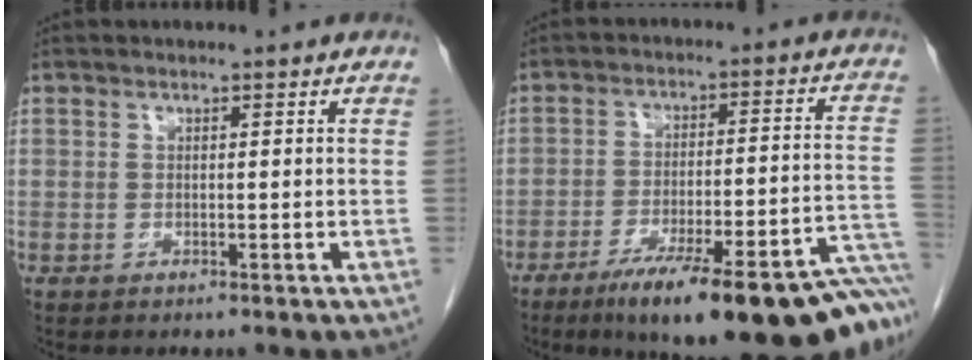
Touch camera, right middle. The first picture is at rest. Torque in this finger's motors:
{"motor_torque": [1.09, -1.05, 0.37, 0.15]}